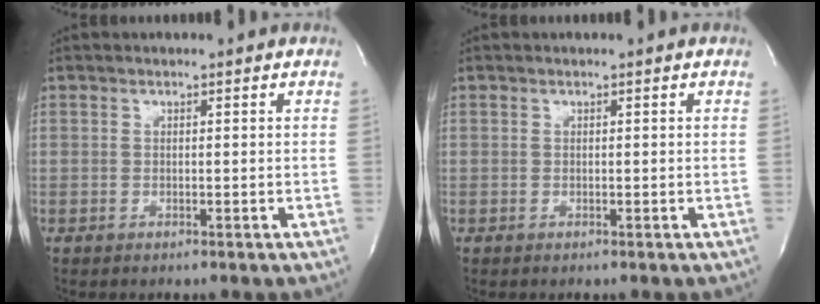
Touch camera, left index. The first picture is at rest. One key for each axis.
{"total": 0.0}